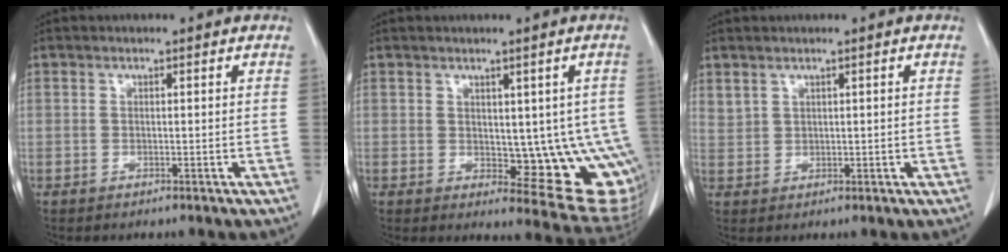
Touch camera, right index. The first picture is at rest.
{"total": 10.6, "force": [0.0, 5.1, 9.3], "torque": [-0.090, -0.005, 0.013]}
{"total": 1.8, "force": [1.5, 0.9, 0.6], "torque": [-0.015, 0.008, 0.039]}